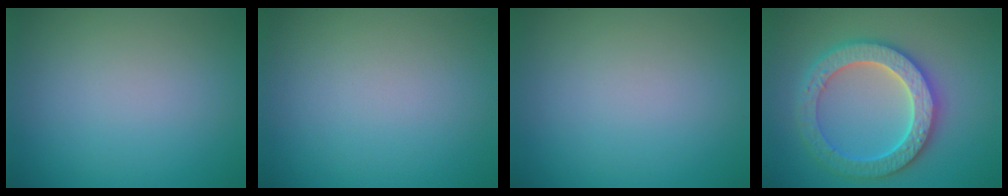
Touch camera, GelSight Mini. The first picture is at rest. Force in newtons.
{"total": 0.0}
{"total": 0.0}
{"total": 6.4, "press": 6.3, "slide": 1.3}